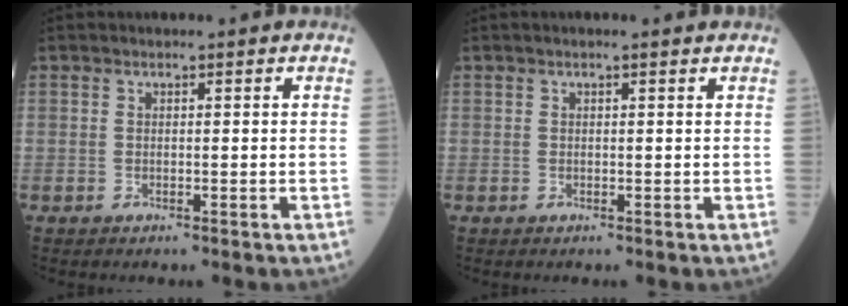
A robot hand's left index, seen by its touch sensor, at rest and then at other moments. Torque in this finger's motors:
{"motor_torque": [-0.04, 0.12, 0.06, 0.00]}